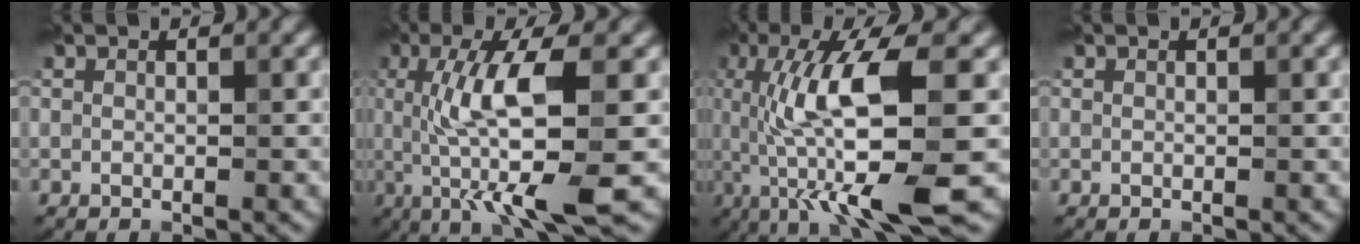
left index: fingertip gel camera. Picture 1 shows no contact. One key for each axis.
{"total": 9.5, "fx": -0.4, "fy": 2.3, "fz": 9.2, "tx": -0.156, "ty": -0.007, "tz": 0.000}
{"total": 11.4, "fx": -1.1, "fy": 2.6, "fz": 11.0, "tx": -0.192, "ty": 0.000, "tz": -0.012}
{"total": 0.0}